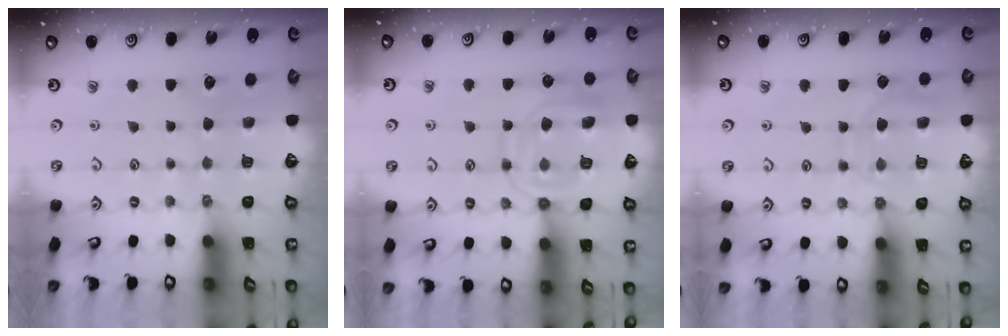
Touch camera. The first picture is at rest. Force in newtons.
{"total": 13.8, "press": 13.7, "slide": 1.3}
{"total": 10.2, "press": 10.2, "slide": 0.9}